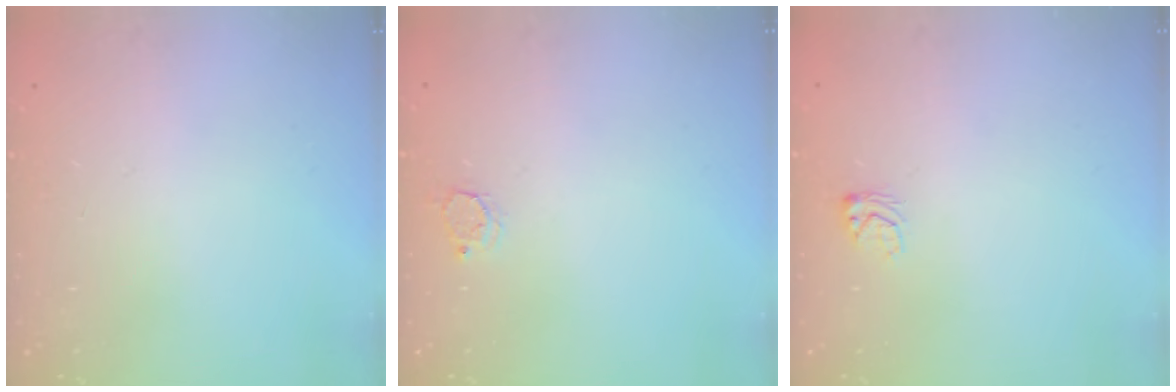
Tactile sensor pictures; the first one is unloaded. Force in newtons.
{"total": 2.7, "press": 2.7, "slide": 0.3}
{"total": 3.8, "press": 3.7, "slide": 0.3}